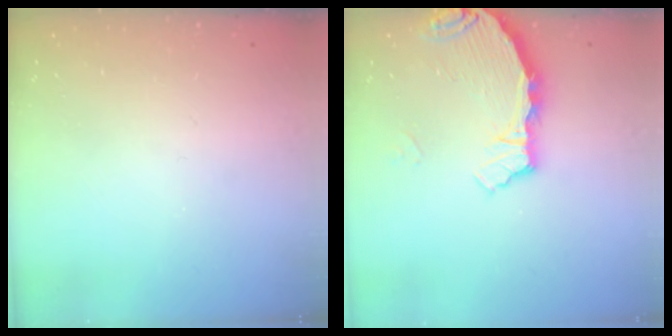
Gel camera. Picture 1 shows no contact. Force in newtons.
{"total": 3.3, "press": 3.2, "slide": 0.4}